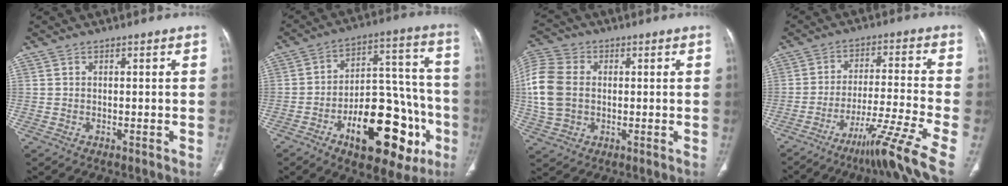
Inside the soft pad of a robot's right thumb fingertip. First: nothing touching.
{"total": 23.9, "force": [-9.5, 11.7, 18.6], "torque": [-0.230, 0.058, -0.127]}
{"total": 13.8, "force": [0.7, 10.5, 8.9], "torque": [-0.207, 0.015, 0.013]}
{"total": 12.5, "force": [-8.3, -1.4, 9.3], "torque": [-0.171, 0.049, -0.135]}